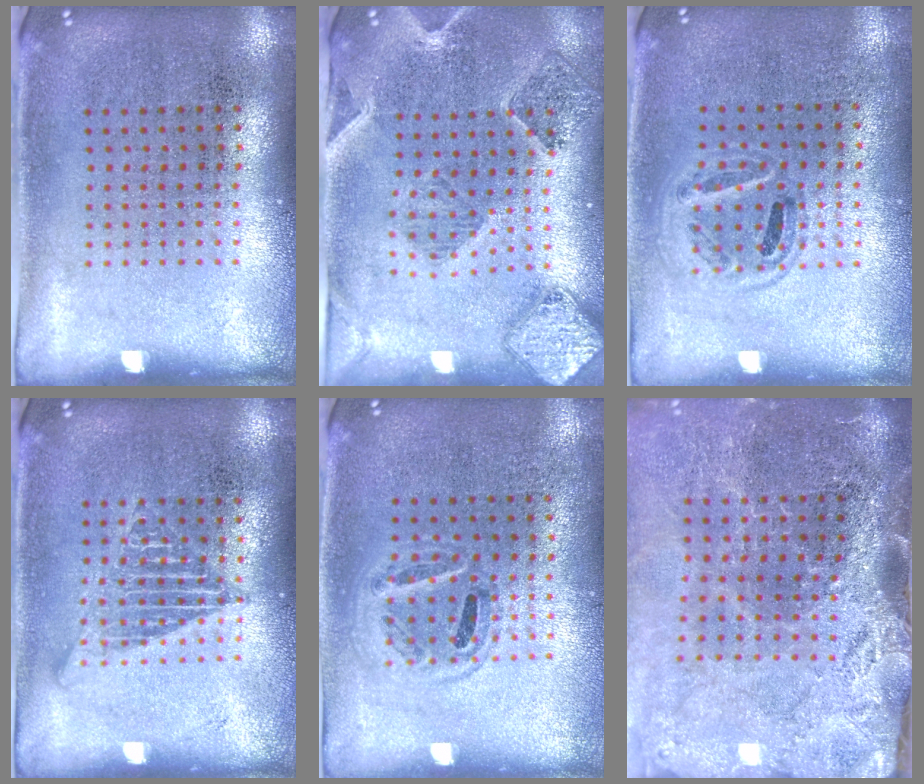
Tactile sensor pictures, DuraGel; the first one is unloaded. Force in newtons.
{"total": 1.6, "press": 1.5, "slide": 0.3}
{"total": 1.0, "press": 0.9, "slide": 0.4}
{"total": 2.1, "press": 2.1, "slide": 0.3}
{"total": 0.9, "press": 0.9, "slide": 0.3}
{"total": 4.2, "press": 3.4, "slide": 2.4}